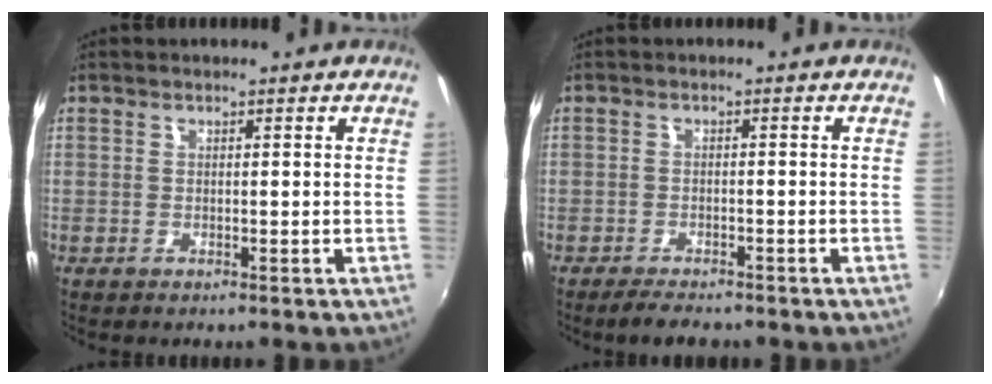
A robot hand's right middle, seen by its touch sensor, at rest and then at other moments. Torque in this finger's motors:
{"motor_torque": [0.90, -0.84, 0.14, 0.06]}